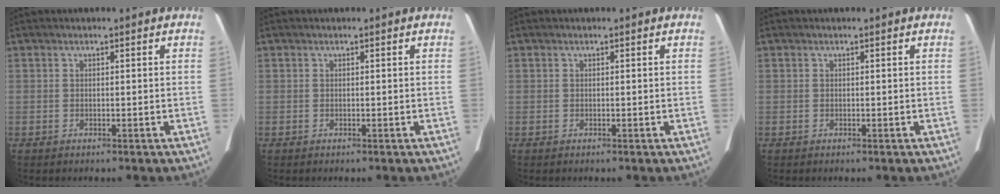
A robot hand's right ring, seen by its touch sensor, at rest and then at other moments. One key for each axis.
{"total": 0.0}
{"total": 0.0}
{"total": 0.0}